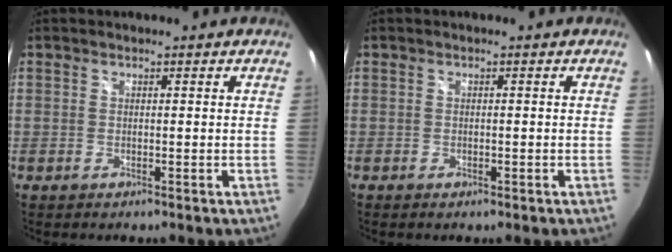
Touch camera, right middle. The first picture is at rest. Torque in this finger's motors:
{"motor_torque": [-0.26, 0.11, 0.04, -0.01]}